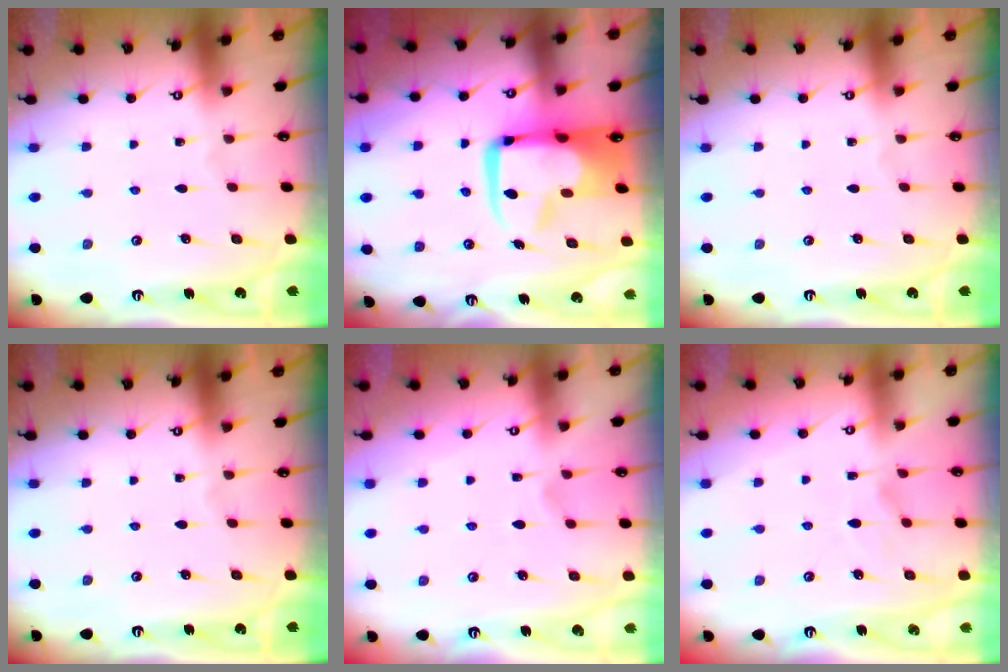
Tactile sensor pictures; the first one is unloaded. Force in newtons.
{"total": 12.9, "press": 12.8, "slide": 1.7}
{"total": 0.0}
{"total": 0.0}
{"total": 3.4, "press": 3.3, "slide": 1.0}
{"total": 3.0, "press": 2.8, "slide": 1.2}